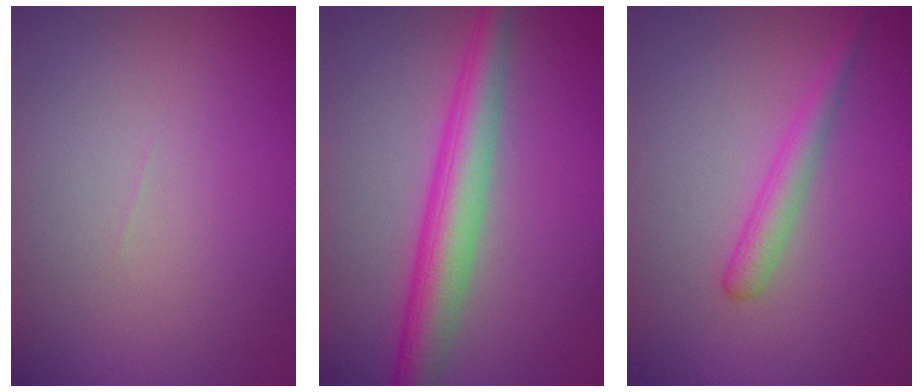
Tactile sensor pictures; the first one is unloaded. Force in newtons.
{"total": 5.4, "press": 5.4, "slide": 0.2}
{"total": 2.1, "press": 2.1, "slide": 0.1}